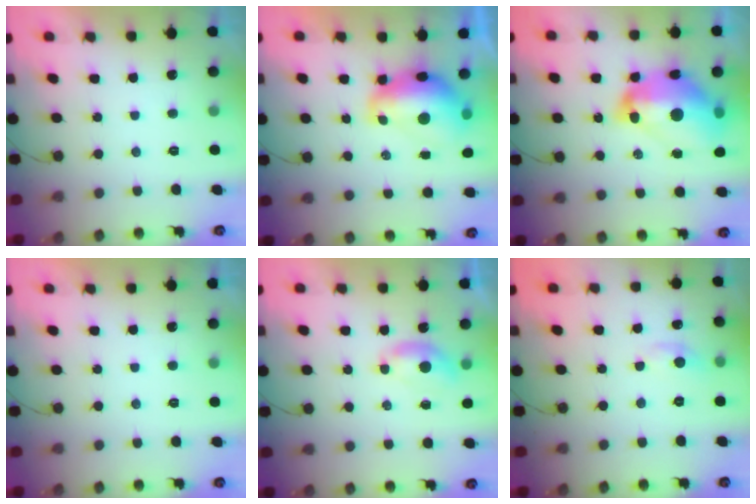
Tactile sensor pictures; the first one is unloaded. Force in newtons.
{"total": 10.1, "press": 10.1, "slide": 0.9}
{"total": 20.0, "press": 19.9, "slide": 1.4}
{"total": 0.0}
{"total": 4.7, "press": 4.7, "slide": 0.6}
{"total": 3.0, "press": 3.0, "slide": 0.4}